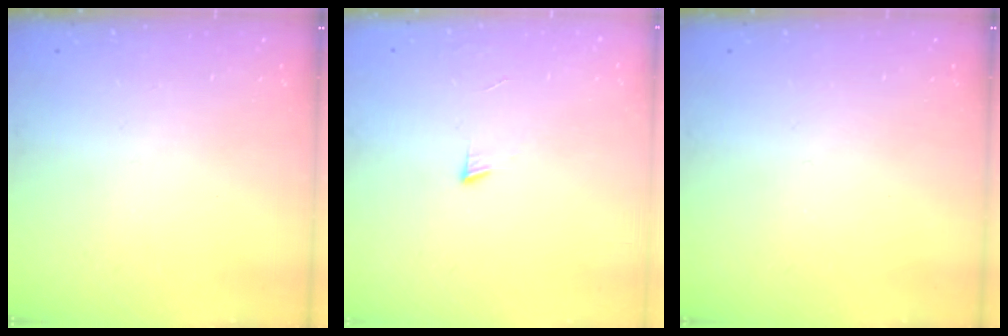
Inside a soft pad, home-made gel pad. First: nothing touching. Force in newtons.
{"total": 4.3, "press": 4.2, "slide": 0.4}
{"total": 0.0}